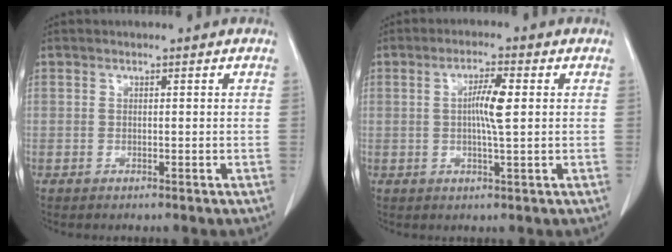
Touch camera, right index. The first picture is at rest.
{"total": 4.8, "force": [0.5, 0.2, 4.8], "torque": [-0.089, 0.000, 0.008]}